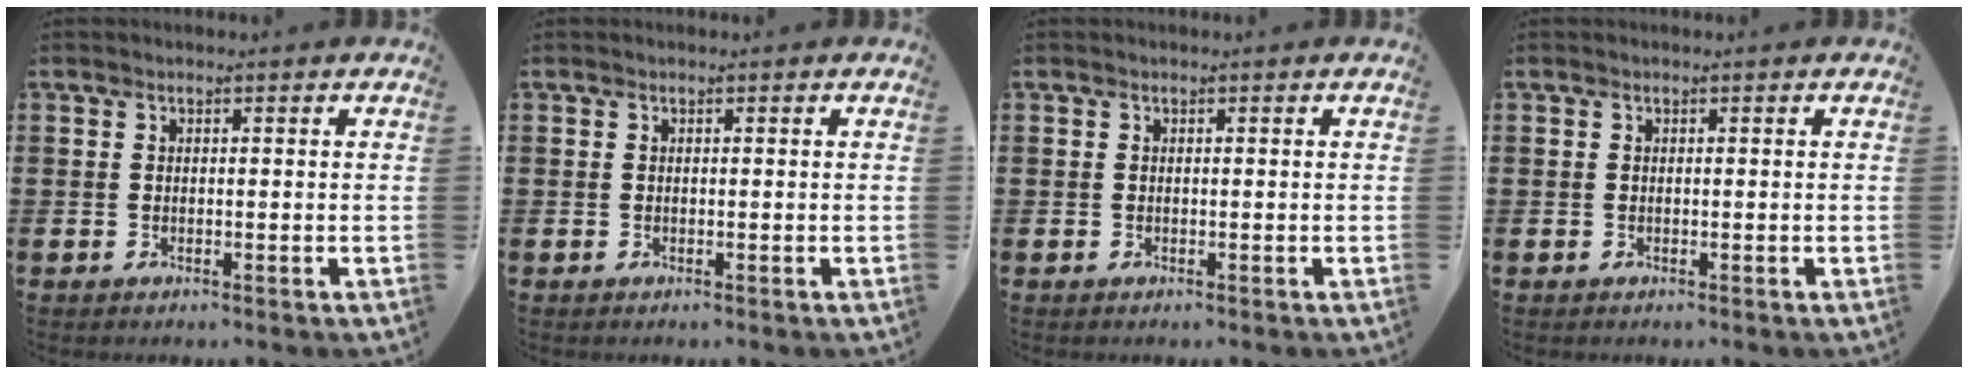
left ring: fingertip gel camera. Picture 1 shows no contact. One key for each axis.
{"total": 0.0}
{"total": 0.0}
{"total": 0.0}